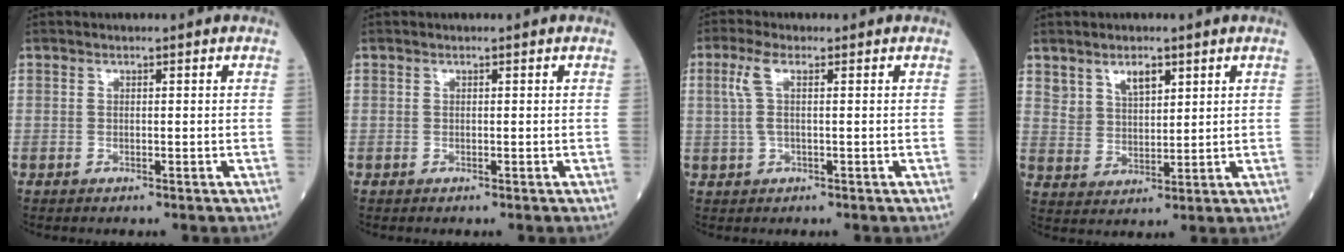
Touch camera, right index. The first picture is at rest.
{"total": 0.0}
{"total": 3.6, "force": [1.0, 0.7, 3.4], "torque": [-0.084, 0.015, 0.023]}
{"total": 5.0, "force": [3.1, 2.5, 3.0], "torque": [-0.056, 0.003, 0.063]}